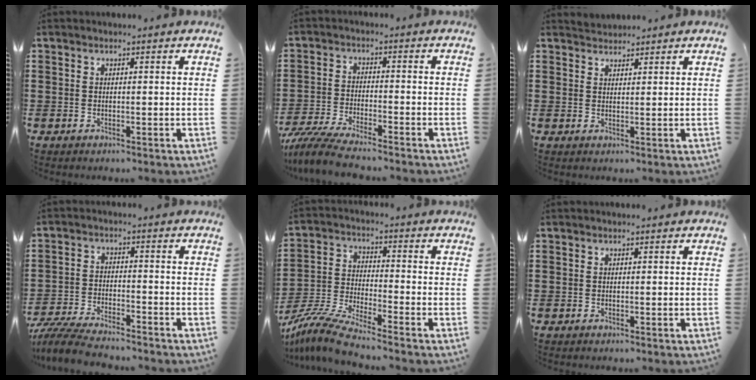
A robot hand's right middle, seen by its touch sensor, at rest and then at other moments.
{"total": 5.8, "force": [-5.3, 0.3, 2.3], "torque": [-0.064, -0.013, -0.107]}
{"total": 1.8, "force": [1.8, 0.4, -0.3], "torque": [0.001, 0.006, 0.036]}
{"total": 5.9, "force": [-5.6, 0.6, 1.8], "torque": [-0.047, -0.003, -0.111]}
{"total": 8.0, "force": [-7.3, -0.1, 3.3], "torque": [-0.086, -0.011, -0.149]}
{"total": 0.0}